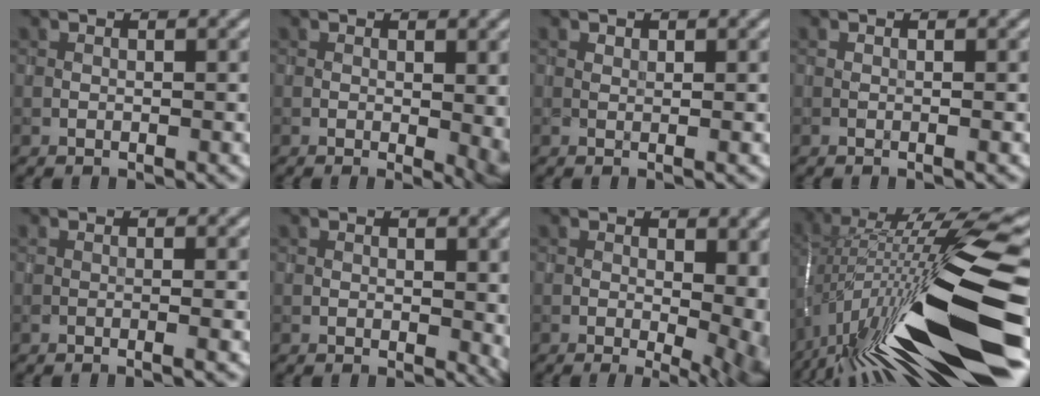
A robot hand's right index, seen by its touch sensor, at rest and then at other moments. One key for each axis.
{"total": 3.6, "fx": -0.2, "fy": 1.2, "fz": 3.4, "tx": -0.033, "ty": -0.007, "tz": -0.002}
{"total": 0.6, "fx": 0.4, "fy": 0.2, "fz": 0.4, "tx": -0.008, "ty": -0.001, "tz": 0.006}
{"total": 0.0}
{"total": 1.2, "fx": -0.3, "fy": 0.3, "fz": 1.1, "tx": -0.013, "ty": -0.005, "tz": -0.014}
{"total": 1.7, "fx": 0.3, "fy": 1.0, "fz": 1.3, "tx": -0.011, "ty": -0.005, "tz": 0.006}
{"total": 9.5, "fx": -0.5, "fy": 4.3, "fz": 8.4, "tx": -0.076, "ty": -0.002, "tz": 0.007}
{"total": 17.5, "fx": -5.3, "fy": 3.7, "fz": 16.3, "tx": -0.285, "ty": 0.027, "tz": -0.099}